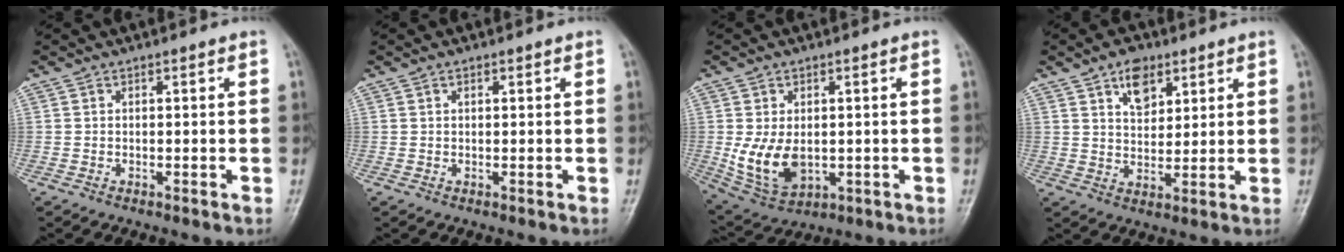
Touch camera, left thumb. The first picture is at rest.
{"total": 0.7, "force": [0.4, 0.4, 0.4], "torque": [-0.004, -0.001, 0.005]}
{"total": 9.7, "force": [-0.6, 6.4, 7.3], "torque": [-0.125, -0.011, 0.009]}
{"total": 6.6, "force": [3.7, 4.0, 3.8], "torque": [-0.038, -0.022, 0.061]}